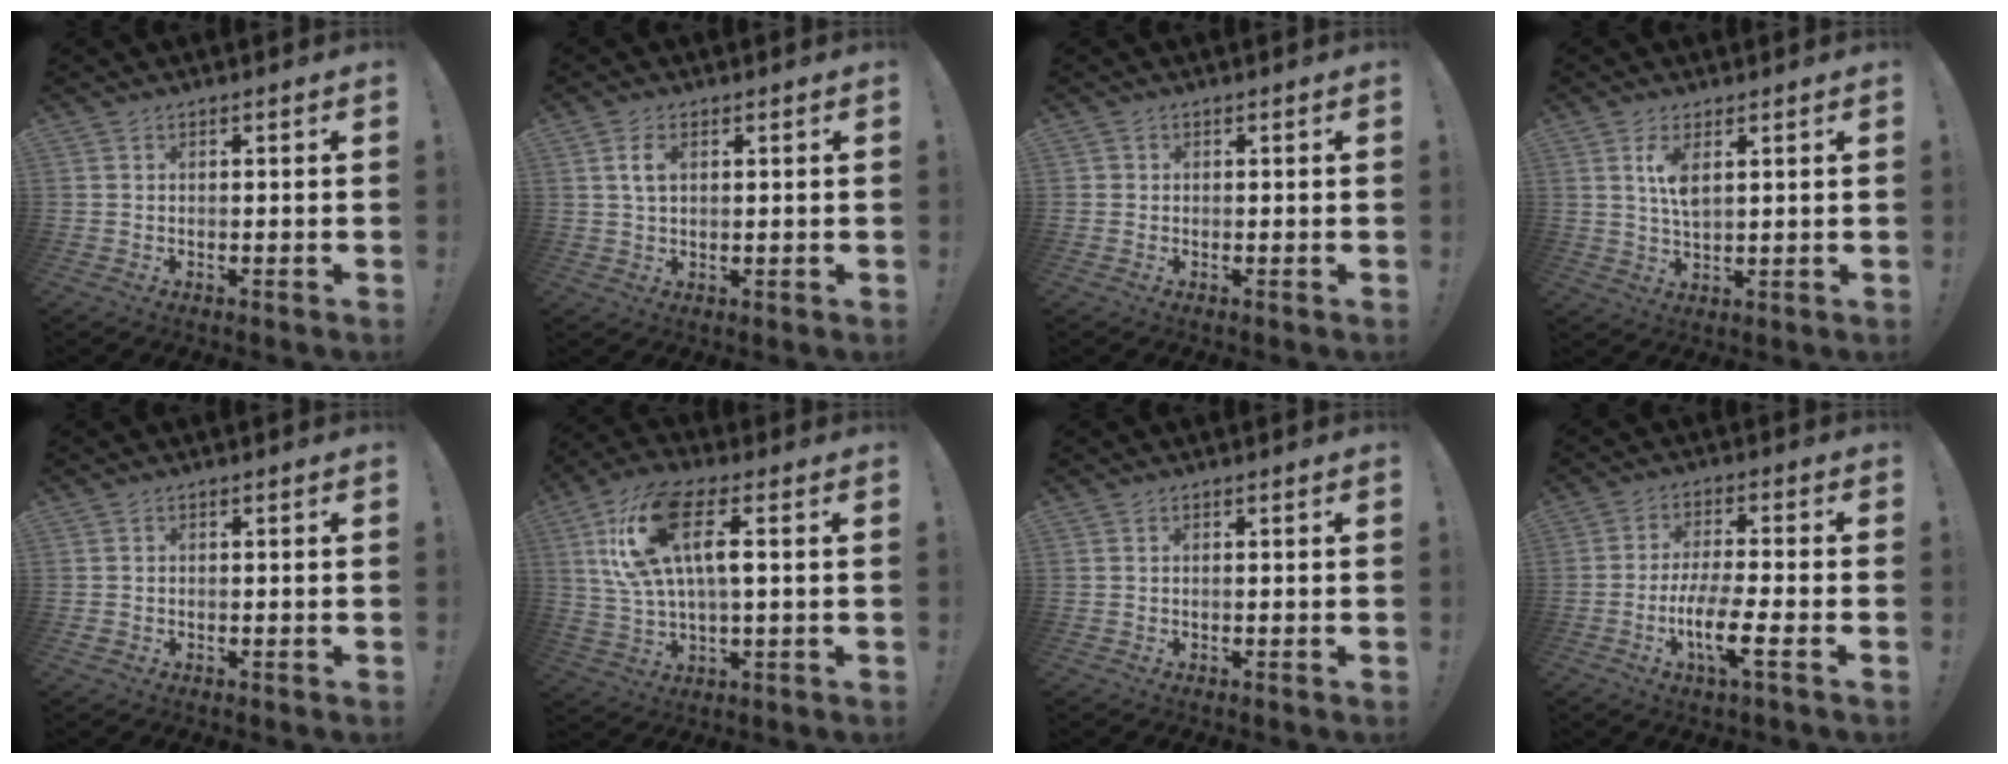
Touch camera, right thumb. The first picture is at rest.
{"total": 4.3, "force": [1.5, 2.2, 3.3], "torque": [-0.051, 0.000, 0.025]}
{"total": 0.7, "force": [0.1, 0.7, 0.1], "torque": [-0.002, 0.001, 0.003]}
{"total": 5.8, "force": [2.3, 2.1, 4.9], "torque": [-0.086, -0.015, 0.033]}
{"total": 0.8, "force": [-0.5, 0.6, 0.1], "torque": [-0.004, 0.002, -0.008]}
{"total": 17.5, "force": [5.3, 7.4, 15.0], "torque": [-0.291, -0.001, 0.088]}
{"total": 0.0}
{"total": 11.5, "force": [-4.0, 2.5, 10.5], "torque": [-0.200, 0.004, -0.074]}